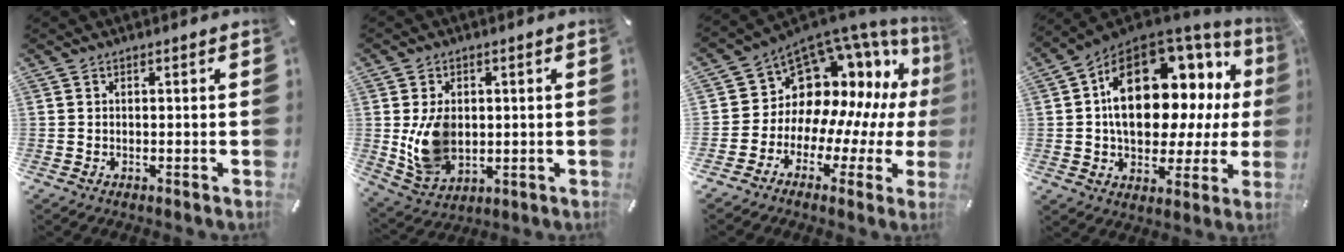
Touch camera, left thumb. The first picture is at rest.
{"total": 10.5, "force": [0.4, 8.1, 6.7], "torque": [-0.131, -0.006, 0.007]}
{"total": 13.3, "force": [6.8, 10.1, 5.2], "torque": [-0.088, -0.087, 0.138]}
{"total": 21.8, "force": [5.1, 14.4, 15.5], "torque": [-0.218, -0.029, 0.096]}